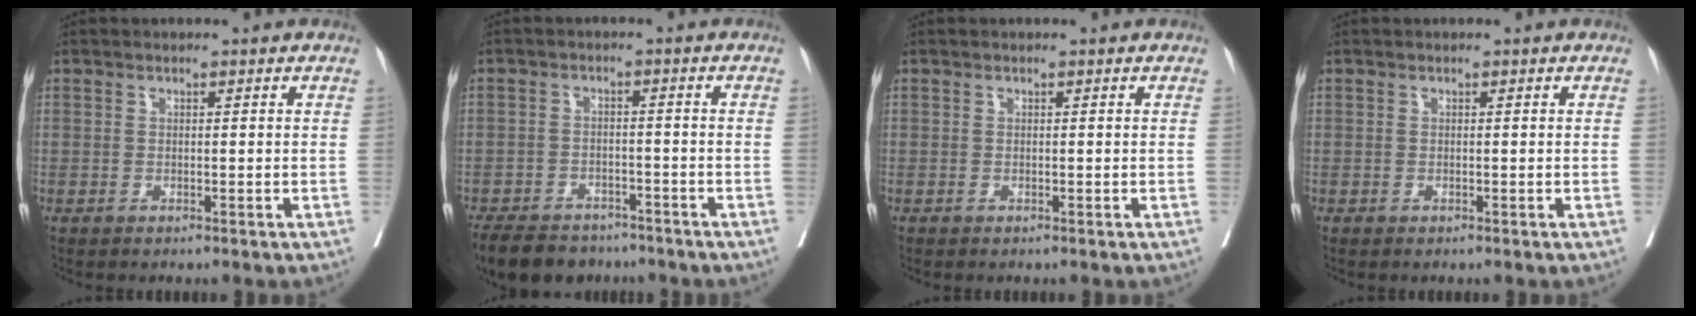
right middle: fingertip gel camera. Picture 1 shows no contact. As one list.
[{"total": 11.5, "force": [-9.3, 5.6, 4.0], "torque": [-0.075, -0.008, -0.132]}, {"total": 0.0}, {"total": 0.0}]